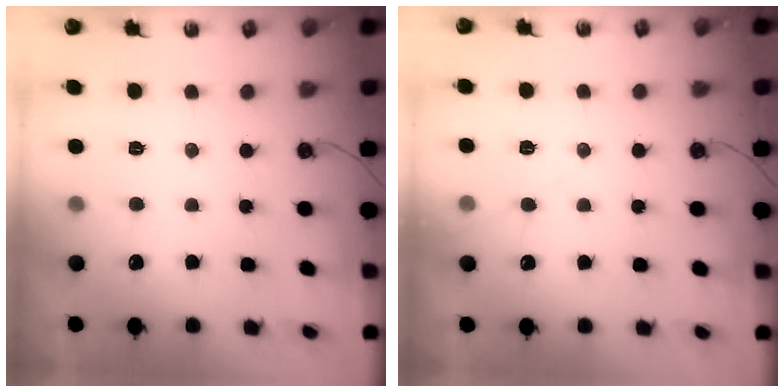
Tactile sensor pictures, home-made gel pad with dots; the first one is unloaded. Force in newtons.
{"total": 6.1, "press": 6.0, "slide": 0.8}